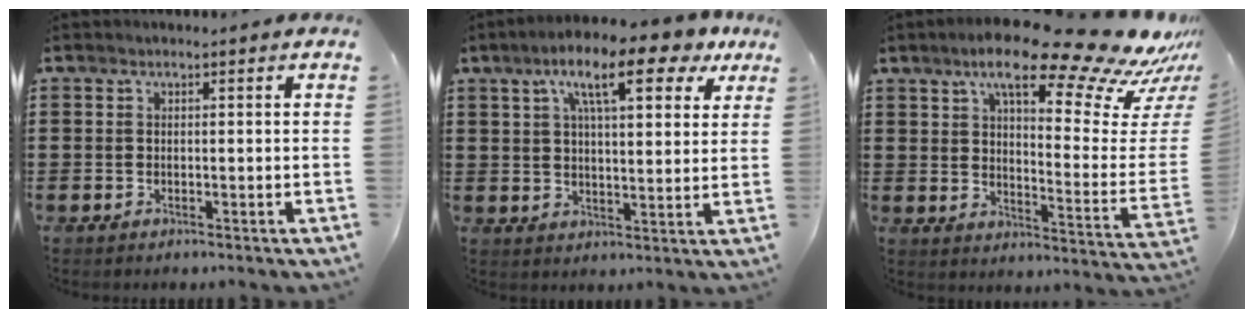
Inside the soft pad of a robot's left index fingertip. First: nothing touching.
{"total": 11.6, "force": [6.9, 3.0, 8.8], "torque": [-0.148, -0.015, 0.111]}
{"total": 17.4, "force": [13.1, 3.3, 10.9], "torque": [-0.187, -0.090, 0.211]}